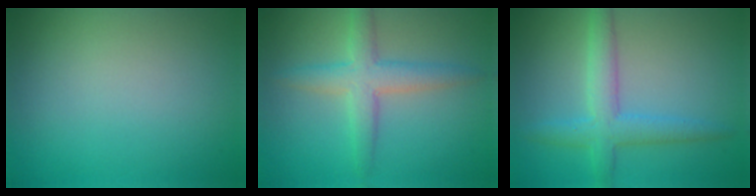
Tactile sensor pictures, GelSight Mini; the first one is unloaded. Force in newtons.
{"total": 4.0, "press": 4.0, "slide": 0.1}
{"total": 3.9, "press": 3.9, "slide": 0.0}